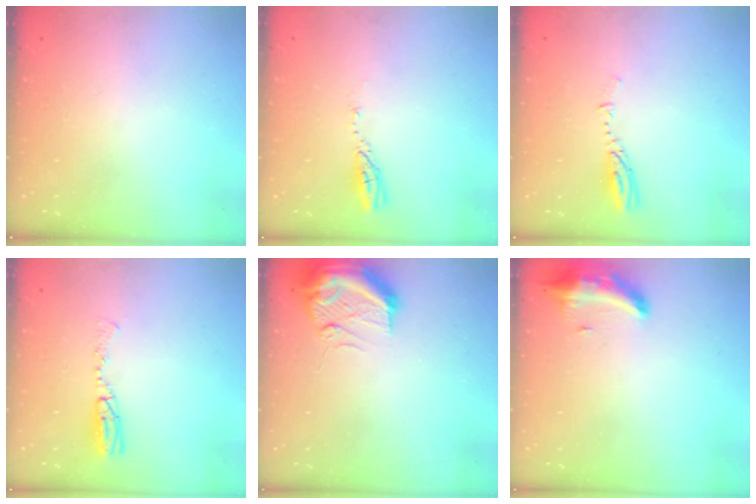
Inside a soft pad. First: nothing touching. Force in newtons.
{"total": 3.6, "press": 3.6, "slide": 0.2}
{"total": 3.7, "press": 3.7, "slide": 0.4}
{"total": 6.9, "press": 6.7, "slide": 1.8}
{"total": 12.2, "press": 11.9, "slide": 2.6}
{"total": 8.5, "press": 8.4, "slide": 1.4}